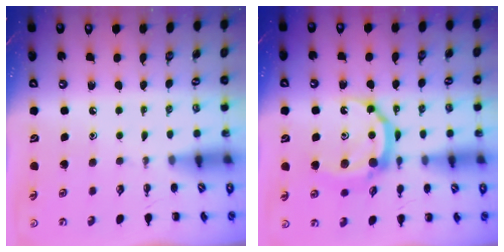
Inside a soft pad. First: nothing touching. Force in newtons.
{"total": 9.7, "press": 9.7, "slide": 0.4}